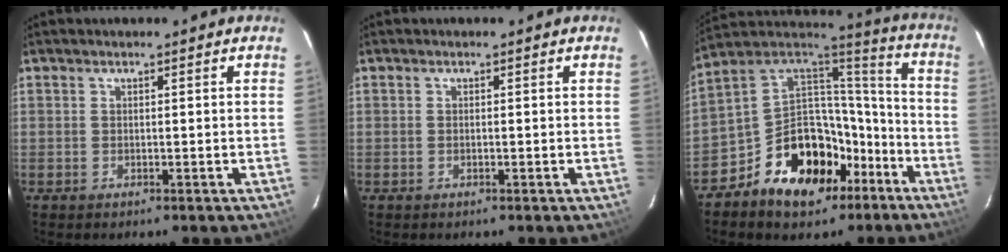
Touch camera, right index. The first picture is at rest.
{"total": 0.0}
{"total": 20.4, "force": [-10.5, 13.4, 11.2], "torque": [-0.225, 0.050, -0.152]}